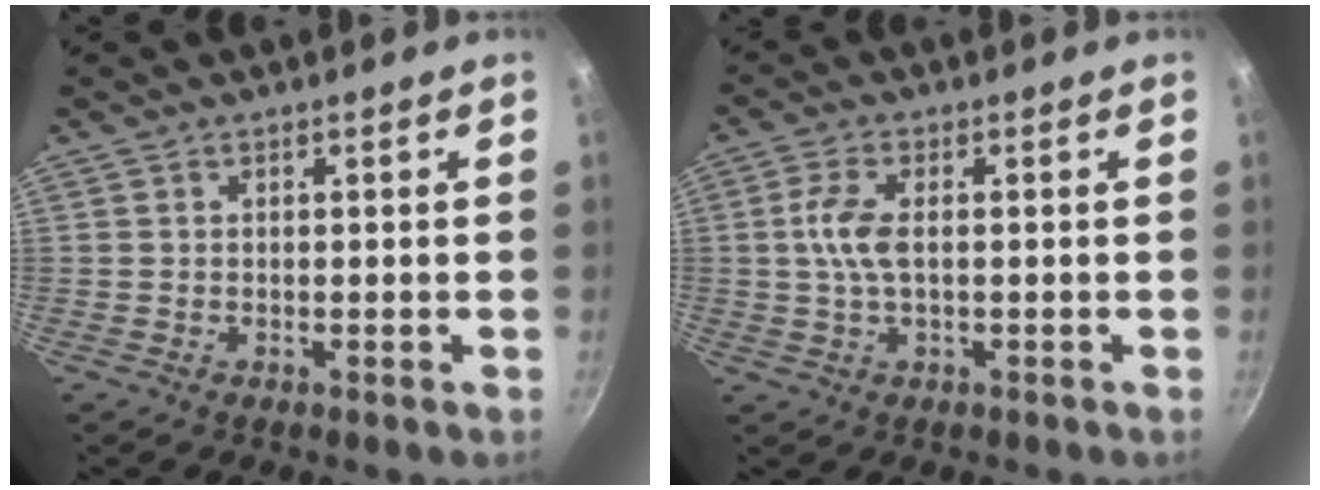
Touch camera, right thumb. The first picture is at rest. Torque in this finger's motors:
{"motor_torque": [1.09, 0.90, 0.73, -0.43, 0.20]}